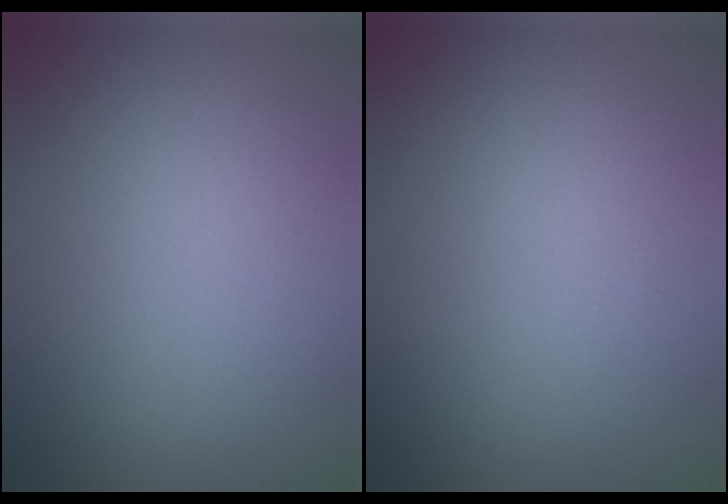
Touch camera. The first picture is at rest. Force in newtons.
{"total": 0.0}